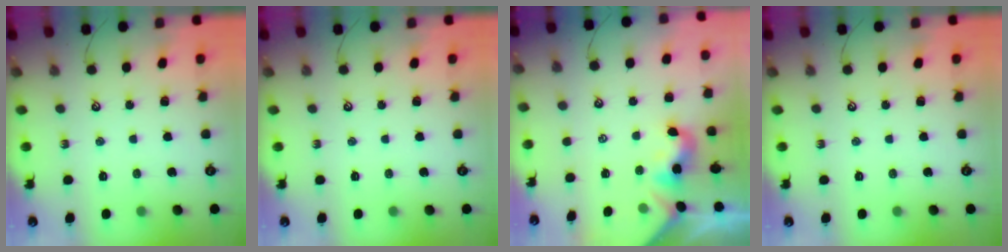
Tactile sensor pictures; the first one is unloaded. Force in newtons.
{"total": 0.0}
{"total": 0.5, "press": 0.5, "slide": 0.1}
{"total": 0.0}